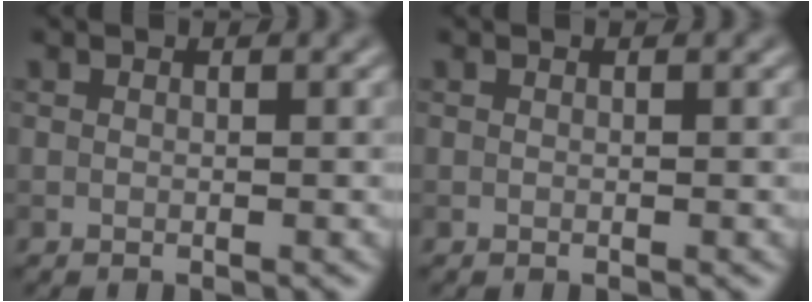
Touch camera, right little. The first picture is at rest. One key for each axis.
{"total": 0.0}